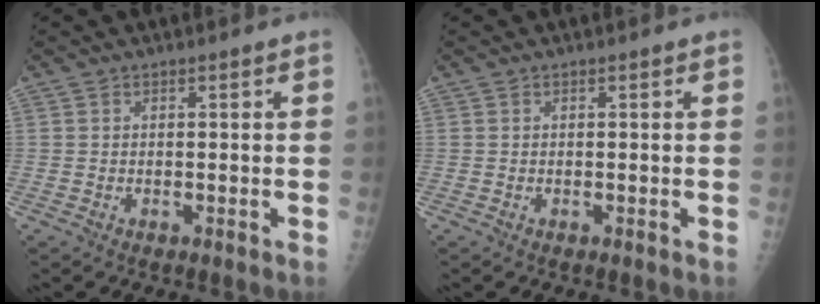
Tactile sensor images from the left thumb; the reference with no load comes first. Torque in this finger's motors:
{"motor_torque": [0.41, 0.18, 0.02, -0.11, 0.00]}